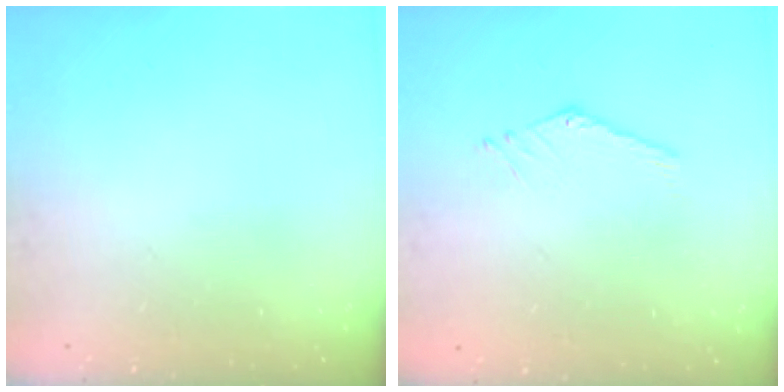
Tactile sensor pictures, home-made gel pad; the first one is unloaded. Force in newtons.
{"total": 1.5, "press": 1.5, "slide": 0.0}